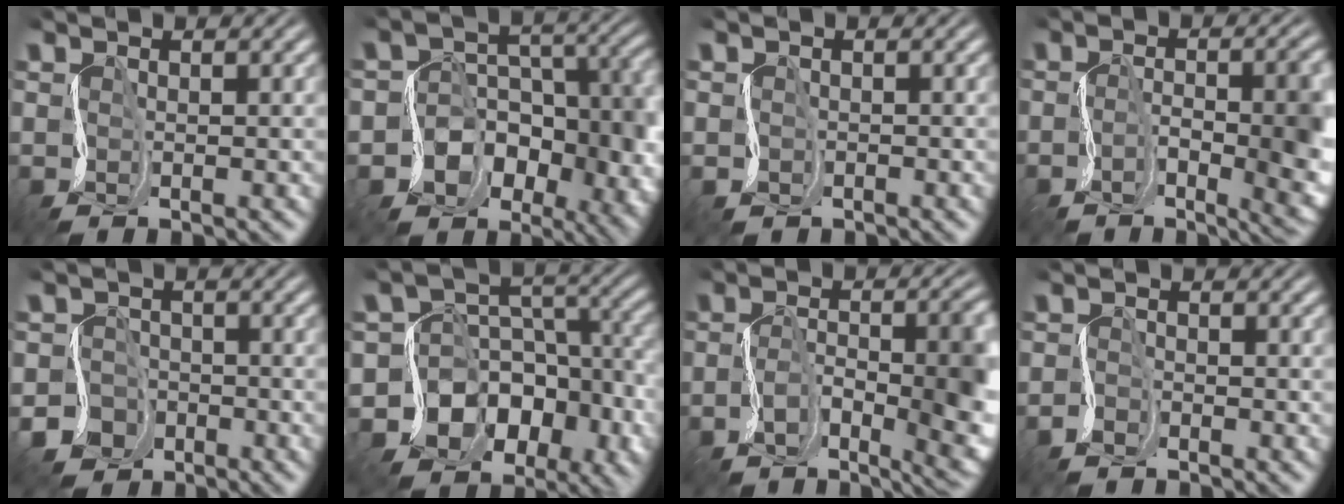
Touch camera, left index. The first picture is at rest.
{"total": 7.4, "force": [-2.3, 5.9, 3.7], "torque": [-0.043, -0.007, -0.041]}
{"total": 0.6, "force": [-0.2, 0.4, -0.4], "torque": [0.008, -0.004, -0.002]}
{"total": 9.1, "force": [-2.0, 3.5, 8.2], "torque": [-0.114, -0.010, -0.025]}
{"total": 4.2, "force": [-2.4, 3.5, 0.4], "torque": [0.014, -0.004, -0.046]}
{"total": 13.4, "force": [-6.6, 10.6, 5.0], "torque": [-0.073, -0.005, -0.103]}
{"total": 10.3, "force": [-2.7, 4.2, 9.1], "torque": [-0.140, -0.012, -0.037]}
{"total": 1.0, "force": [-1.0, 0.1, 0.0], "torque": [-0.004, 0.001, -0.025]}